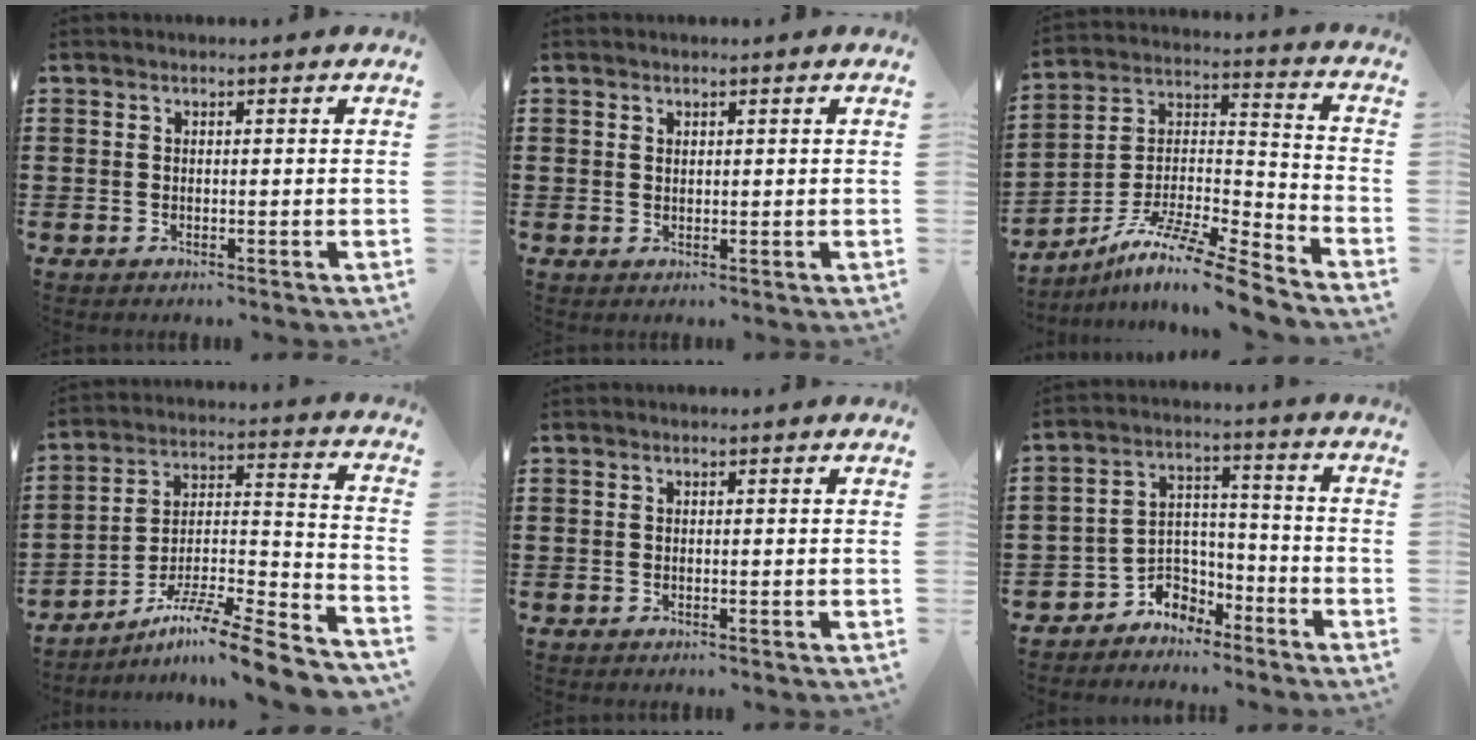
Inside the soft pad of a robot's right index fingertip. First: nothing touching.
{"total": 0.9, "force": [0.6, 0.5, 0.2], "torque": [-0.006, 0.002, 0.013]}
{"total": 10.9, "force": [-9.1, 0.9, 5.9], "torque": [-0.107, 0.011, -0.181]}
{"total": 9.8, "force": [-8.2, 0.2, 5.4], "torque": [-0.082, 0.006, -0.162]}
{"total": 0.0}
{"total": 4.5, "force": [-3.4, 2.8, 0.0], "torque": [-0.015, 0.005, -0.073]}